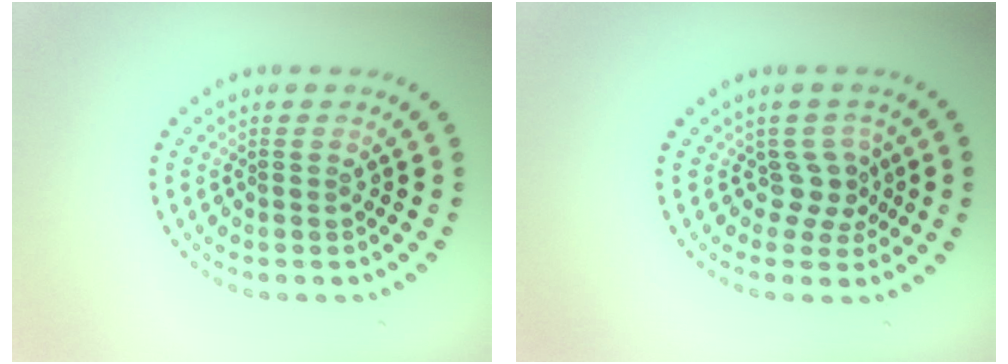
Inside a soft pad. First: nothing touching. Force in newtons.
{"total": 2.2, "press": 1.6, "slide": 1.6}